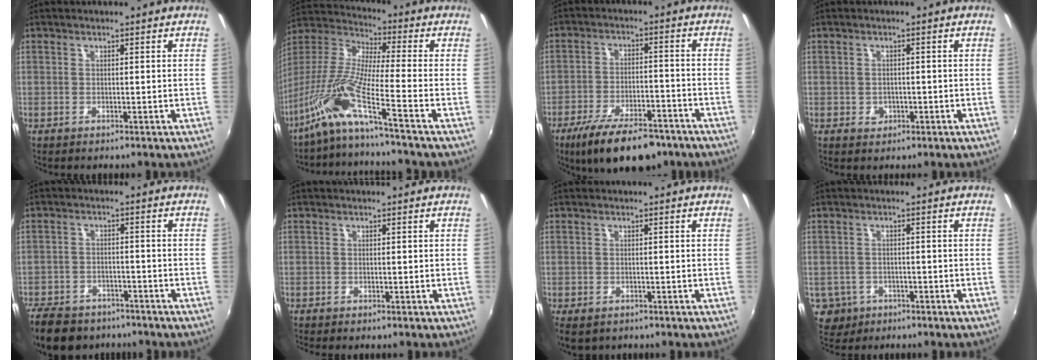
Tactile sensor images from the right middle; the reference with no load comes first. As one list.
[{"total": 11.2, "force": [-7.5, -2.2, 8.0], "torque": [-0.143, -0.018, -0.151]}, {"total": 15.6, "force": [-11.4, 5.6, 9.2], "torque": [-0.181, -0.029, -0.175]}, {"total": 2.2, "force": [-0.7, 1.9, 0.7], "torque": [-0.013, -0.002, -0.008]}, {"total": 14.5, "force": [-11.0, 7.7, 5.6], "torque": [-0.153, -0.008, -0.172]}, {"total": 0.8, "force": [-0.6, 0.2, 0.3], "torque": [-0.010, -0.004, -0.011]}, {"total": 4.1, "force": [-2.4, 2.4, 2.3], "torque": [-0.045, -0.021, -0.034]}, {"total": 5.6, "force": [-2.4, 5.0, 1.3], "torque": [-0.041, 0.000, -0.032]}]